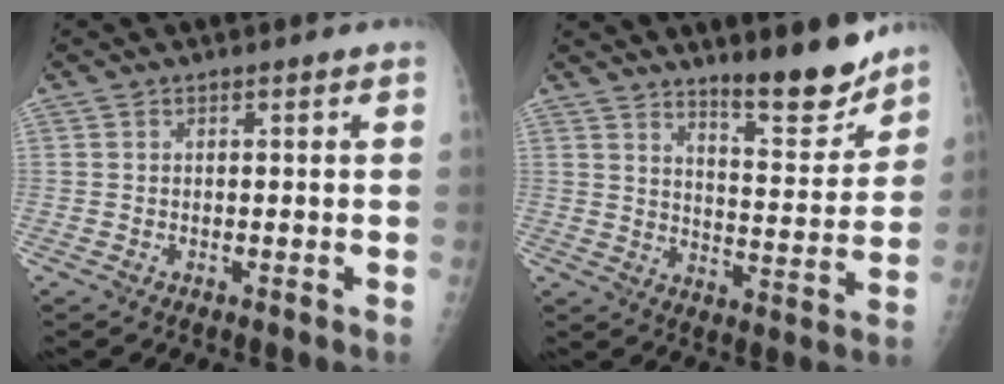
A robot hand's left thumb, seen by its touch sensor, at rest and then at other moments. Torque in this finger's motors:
{"motor_torque": [1.00, 0.96, 0.39, -0.35, 0.09]}